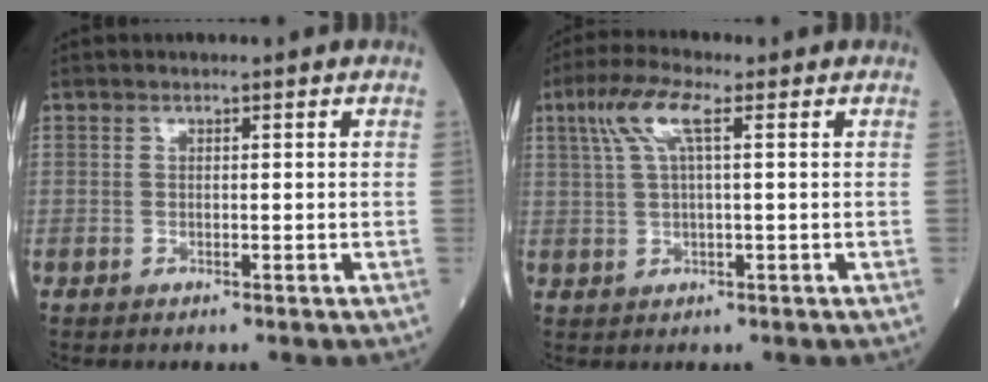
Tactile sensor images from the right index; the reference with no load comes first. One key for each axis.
{"total": 5.6, "fx": 2.2, "fy": 0.8, "fz": 5.1, "tx": -0.111, "ty": 0.023, "tz": 0.046}